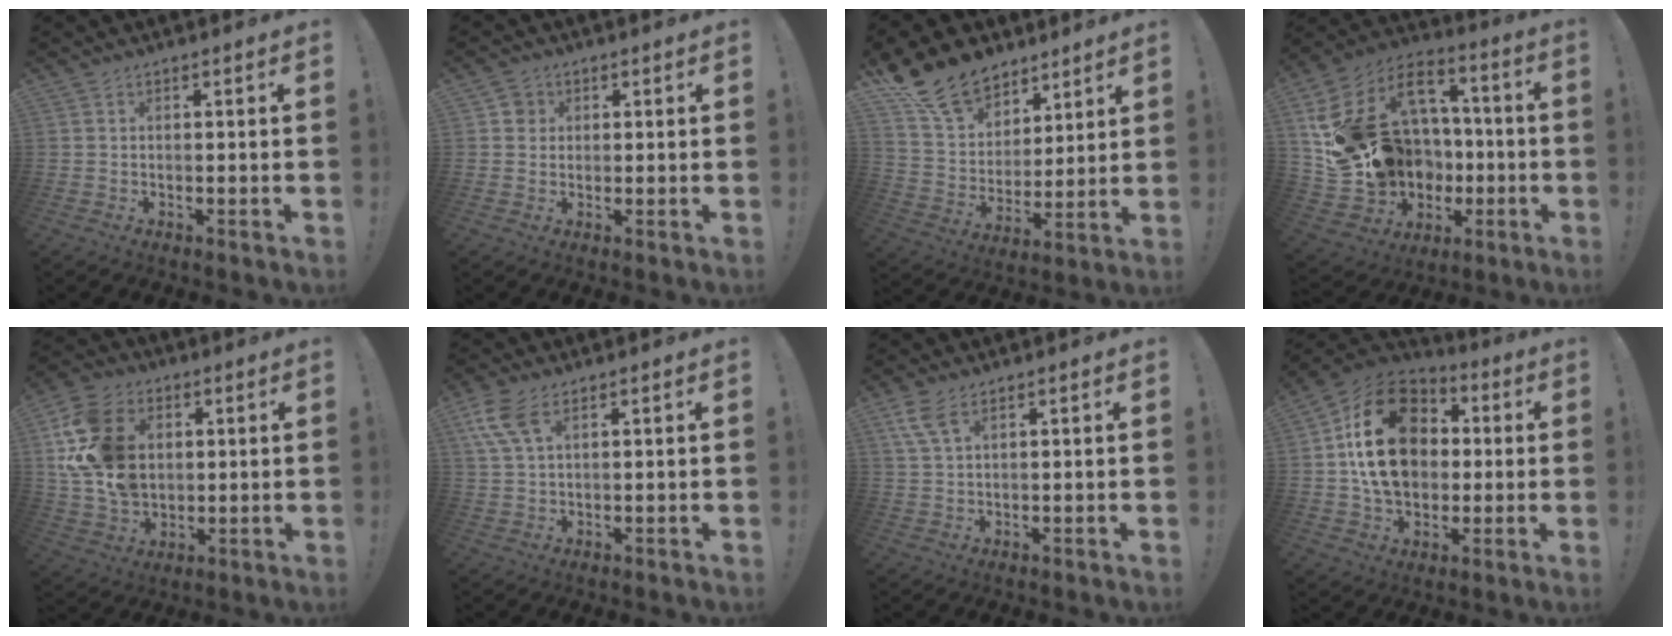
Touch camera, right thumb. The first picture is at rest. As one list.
[{"total": 3.5, "force": [0.9, 3.3, 0.9], "torque": [-0.011, 0.006, 0.016]}, {"total": 16.7, "force": [11.9, 10.2, 5.8], "torque": [-0.103, -0.076, 0.229]}, {"total": 24.3, "force": [1.5, 20.2, 13.5], "torque": [-0.249, -0.003, 0.088]}, {"total": 19.7, "force": [4.1, 14.9, 12.1], "torque": [-0.229, -0.007, 0.084]}, {"total": 8.3, "force": [3.9, 4.1, 6.1], "torque": [-0.134, -0.002, 0.078]}, {"total": 5.9, "force": [3.3, 2.5, 4.2], "torque": [-0.080, -0.007, 0.063]}, {"total": 23.0, "force": [2.9, 17.3, 14.8], "torque": [-0.243, 0.015, 0.063]}]